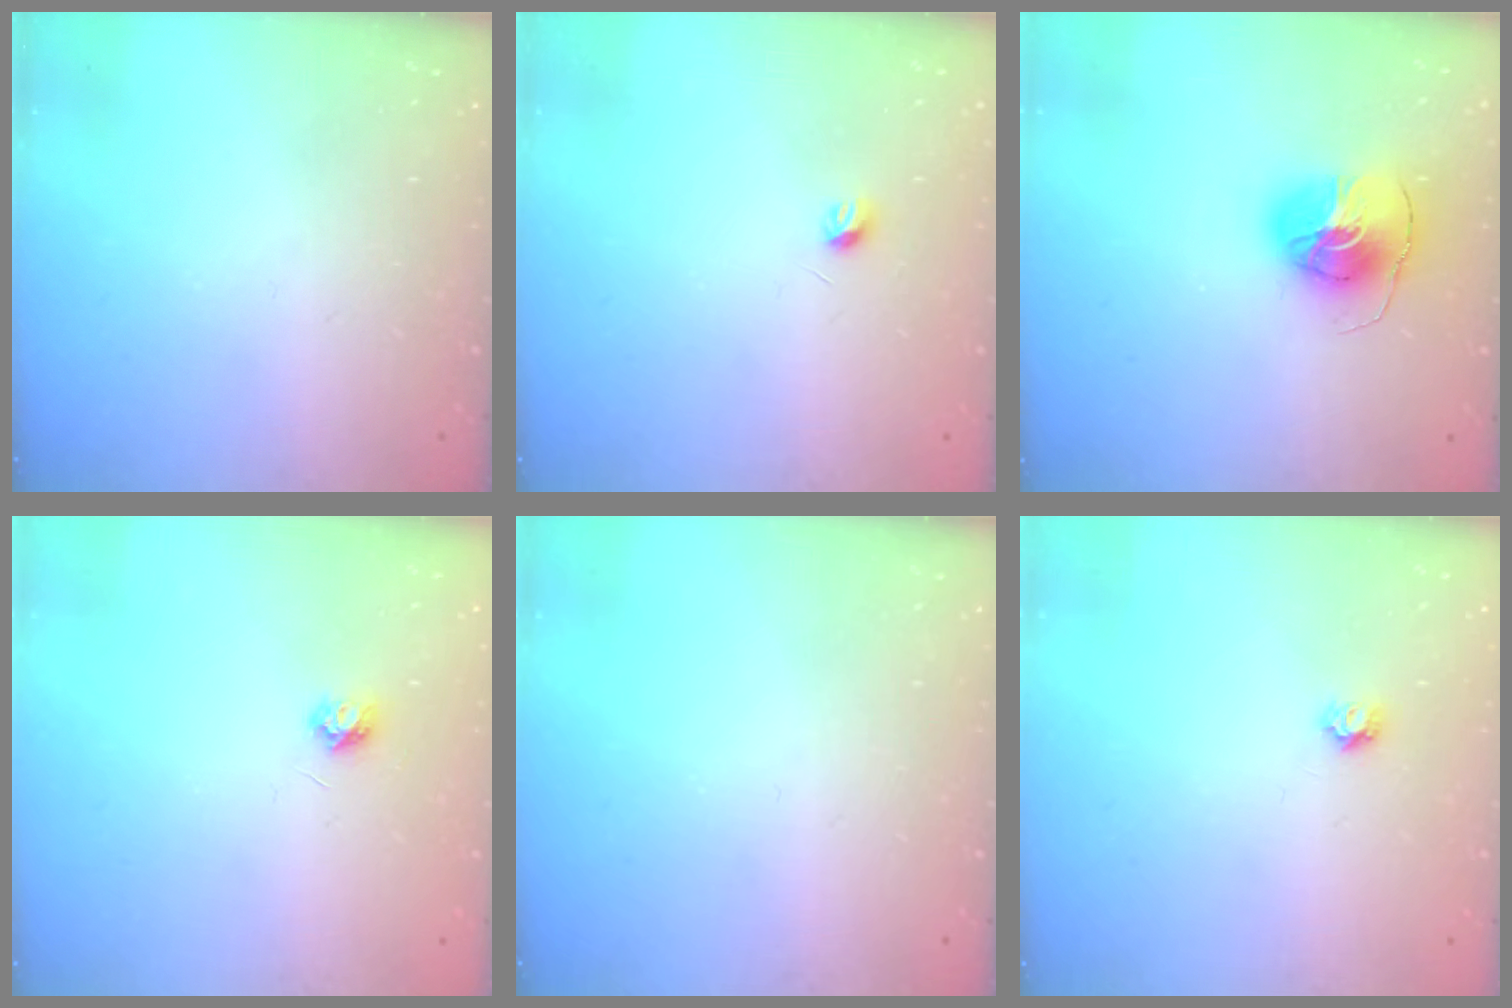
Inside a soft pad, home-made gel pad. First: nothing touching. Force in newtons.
{"total": 3.3, "press": 3.2, "slide": 0.6}
{"total": 9.1, "press": 9.1, "slide": 0.8}
{"total": 3.9, "press": 3.8, "slide": 0.5}
{"total": 0.0}
{"total": 3.8, "press": 3.8, "slide": 0.3}